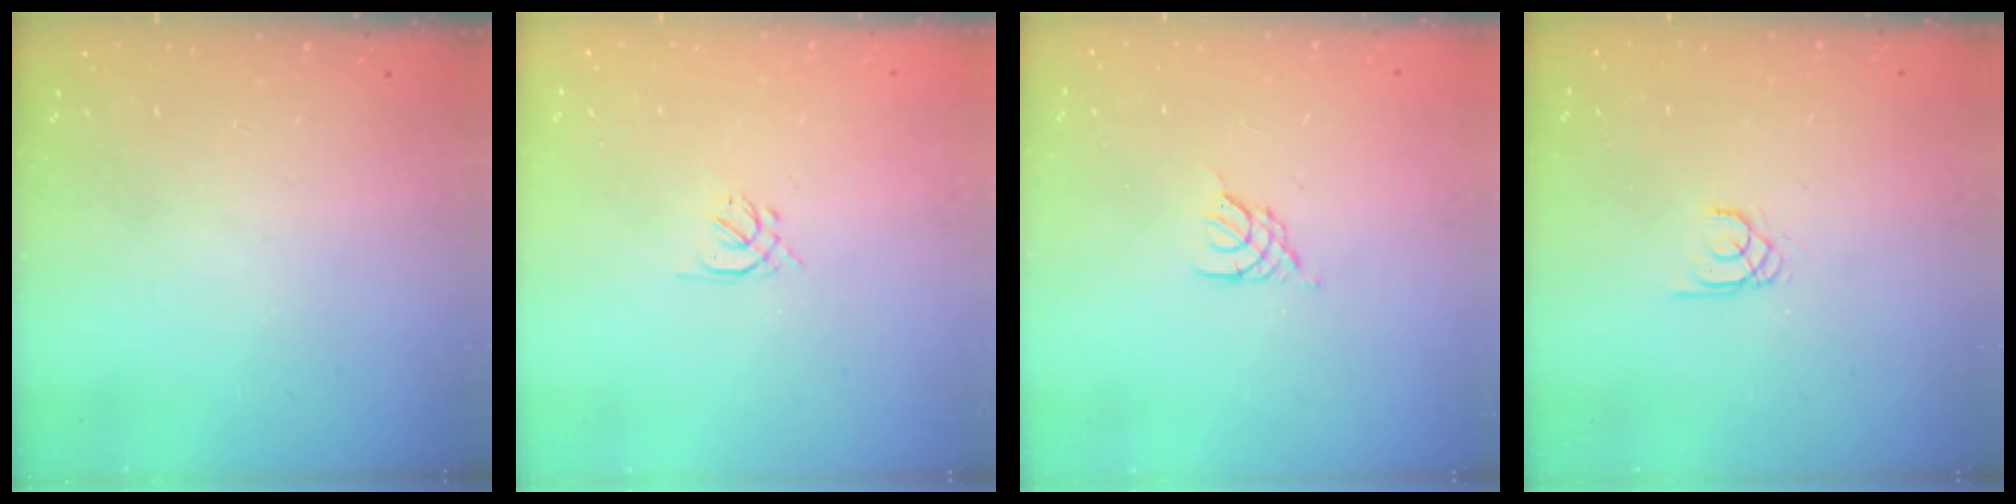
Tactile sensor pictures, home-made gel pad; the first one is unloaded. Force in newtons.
{"total": 1.3, "press": 1.2, "slide": 0.5}
{"total": 2.3, "press": 2.3, "slide": 0.5}
{"total": 1.3, "press": 1.3, "slide": 0.1}